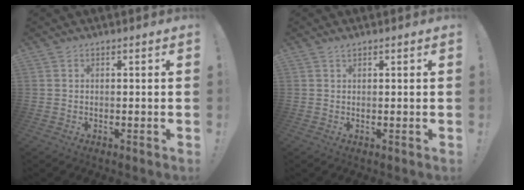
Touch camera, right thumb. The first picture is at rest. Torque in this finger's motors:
{"motor_torque": [-0.07, 0.12, 0.37, 0.02, 0.10]}